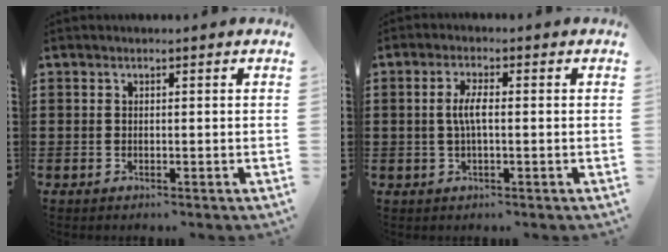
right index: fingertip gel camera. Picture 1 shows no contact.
{"total": 3.3, "force": [-0.2, 0.8, 3.2], "torque": [-0.067, -0.001, -0.008]}